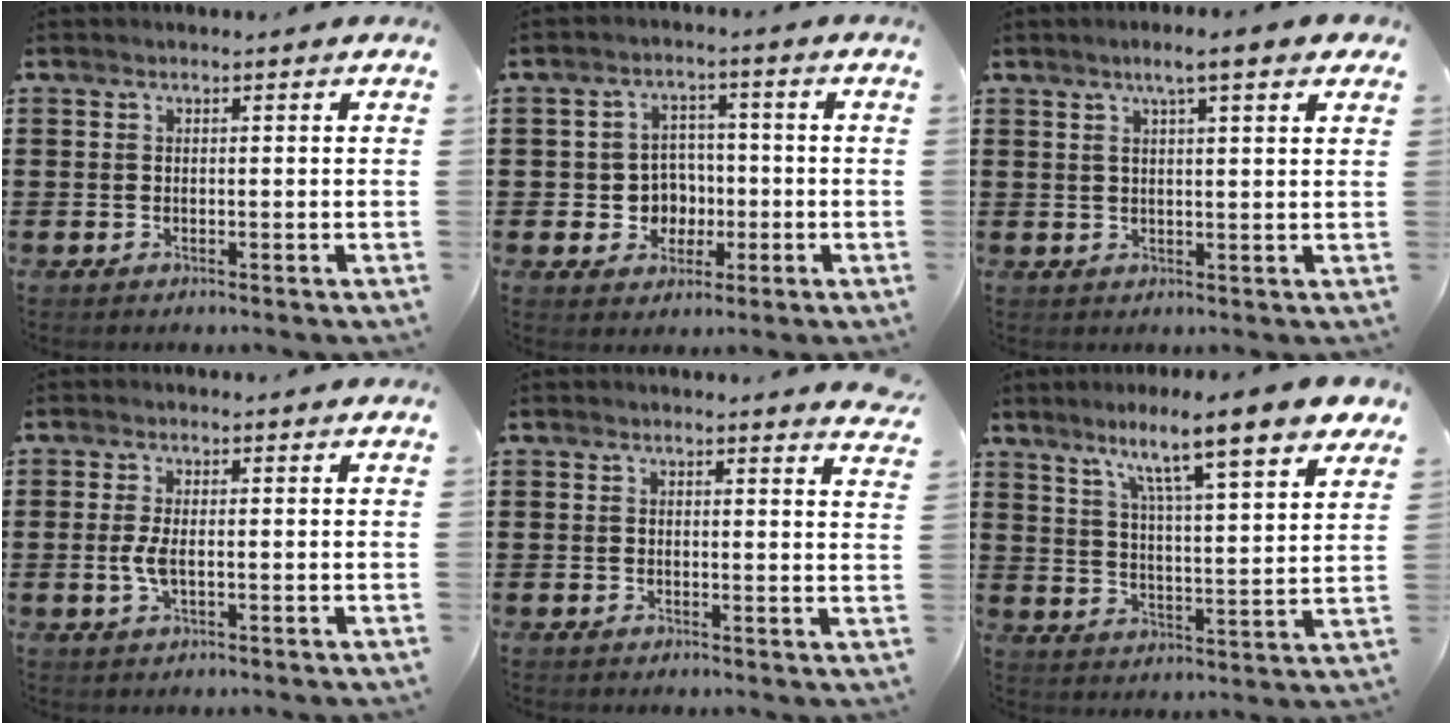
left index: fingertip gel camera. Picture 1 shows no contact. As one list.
[{"total": 5.2, "force": [-0.9, 4.8, 1.6], "torque": [-0.039, 0.010, -0.018]}, {"total": 4.2, "force": [2.6, 0.2, 3.2], "torque": [-0.069, 0.005, 0.043]}, {"total": 2.8, "force": [-0.3, 1.0, 2.6], "torque": [-0.068, -0.006, -0.013]}, {"total": 1.8, "force": [1.7, -0.2, 0.6], "torque": [-0.007, -0.008, 0.031]}, {"total": 9.8, "force": [7.4, 0.1, 6.5], "torque": [-0.128, -0.050, 0.107]}]